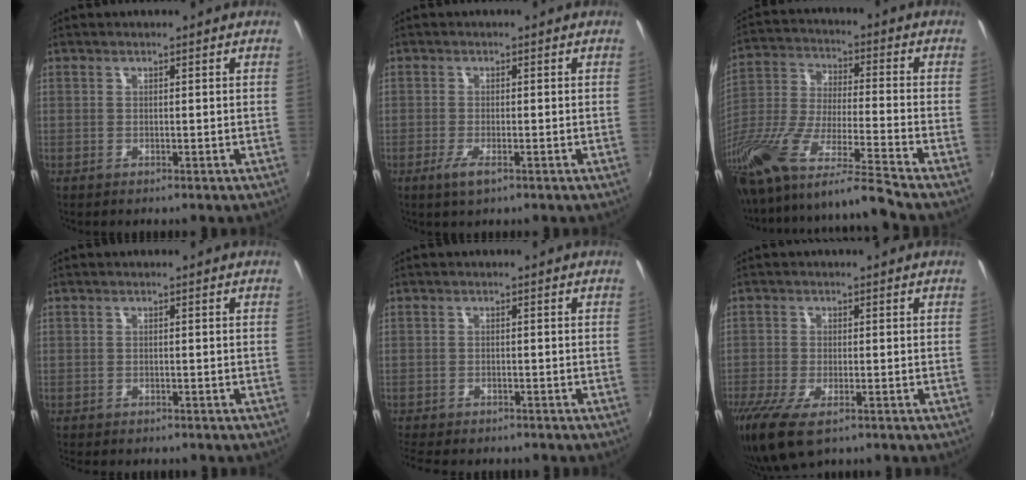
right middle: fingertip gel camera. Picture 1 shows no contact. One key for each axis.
{"total": 3.0, "fx": -1.6, "fy": 0.7, "fz": 2.4, "tx": -0.052, "ty": -0.010, "tz": -0.030}
{"total": 20.9, "fx": -16.1, "fy": 0.0, "fz": 13.3, "tx": -0.240, "ty": -0.061, "tz": -0.299}
{"total": 3.1, "fx": -2.8, "fy": 0.9, "fz": 1.0, "tx": -0.029, "ty": -0.018, "tz": -0.043}
{"total": 7.7, "fx": -6.8, "fy": 1.9, "fz": 2.9, "tx": -0.077, "ty": -0.027, "tz": -0.109}
{"total": 7.9, "fx": -5.2, "fy": 2.8, "fz": 5.2, "tx": -0.122, "ty": -0.033, "tz": -0.094}